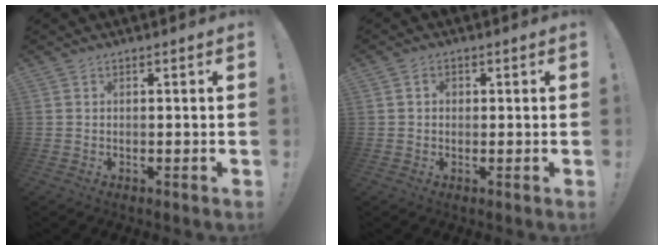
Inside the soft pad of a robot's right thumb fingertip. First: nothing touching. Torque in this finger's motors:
{"motor_torque": [0.18, -0.38, 0.06, -0.01, 0.07]}